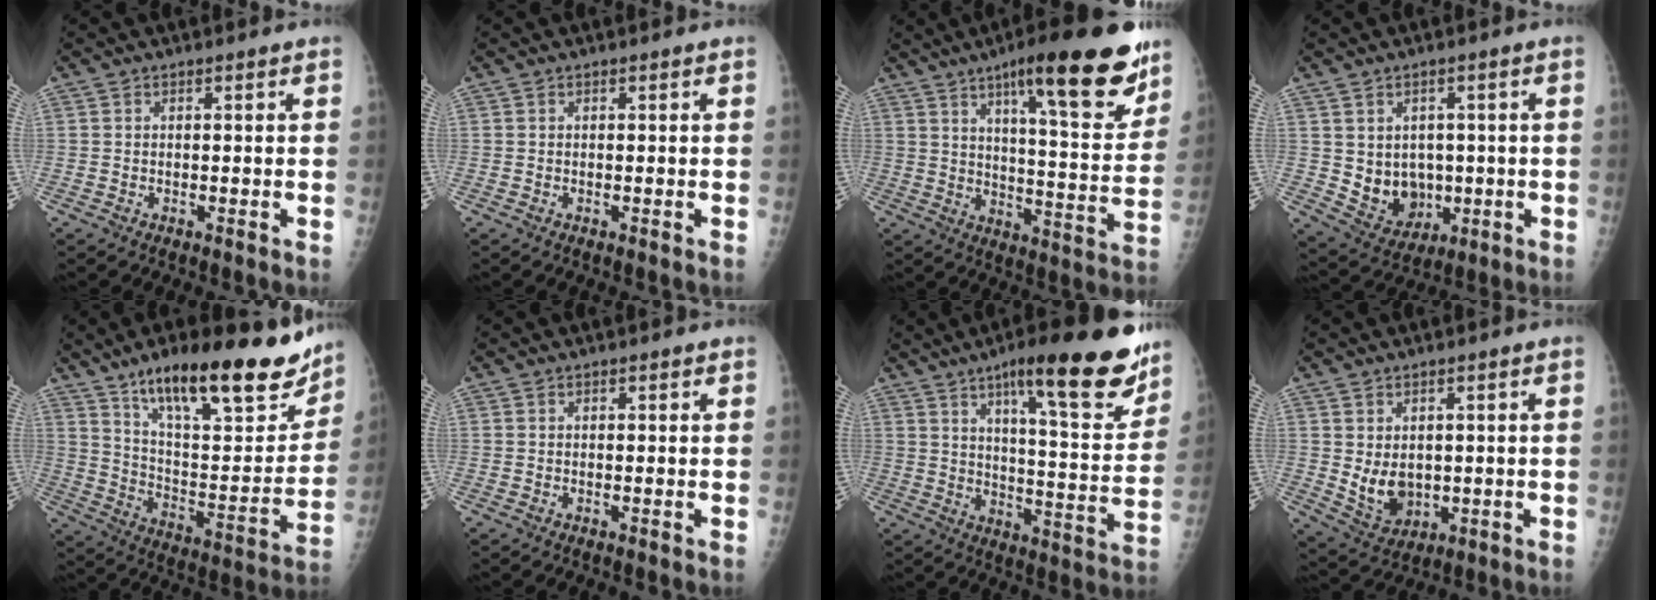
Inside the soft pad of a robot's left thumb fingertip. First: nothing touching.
{"total": 0.0}
{"total": 21.8, "force": [13.4, 4.8, 16.5], "torque": [-0.207, -0.058, 0.197]}
{"total": 8.6, "force": [-0.2, 7.1, 4.7], "torque": [-0.039, -0.007, 0.022]}
{"total": 27.7, "force": [18.7, 8.5, 18.5], "torque": [-0.234, -0.068, 0.294]}
{"total": 0.6, "force": [0.3, 0.2, 0.5], "torque": [-0.008, 0.001, 0.004]}
{"total": 21.7, "force": [14.0, 4.6, 16.0], "torque": [-0.196, -0.065, 0.205]}
{"total": 6.8, "force": [0.3, 5.1, 4.4], "torque": [-0.055, -0.018, 0.028]}